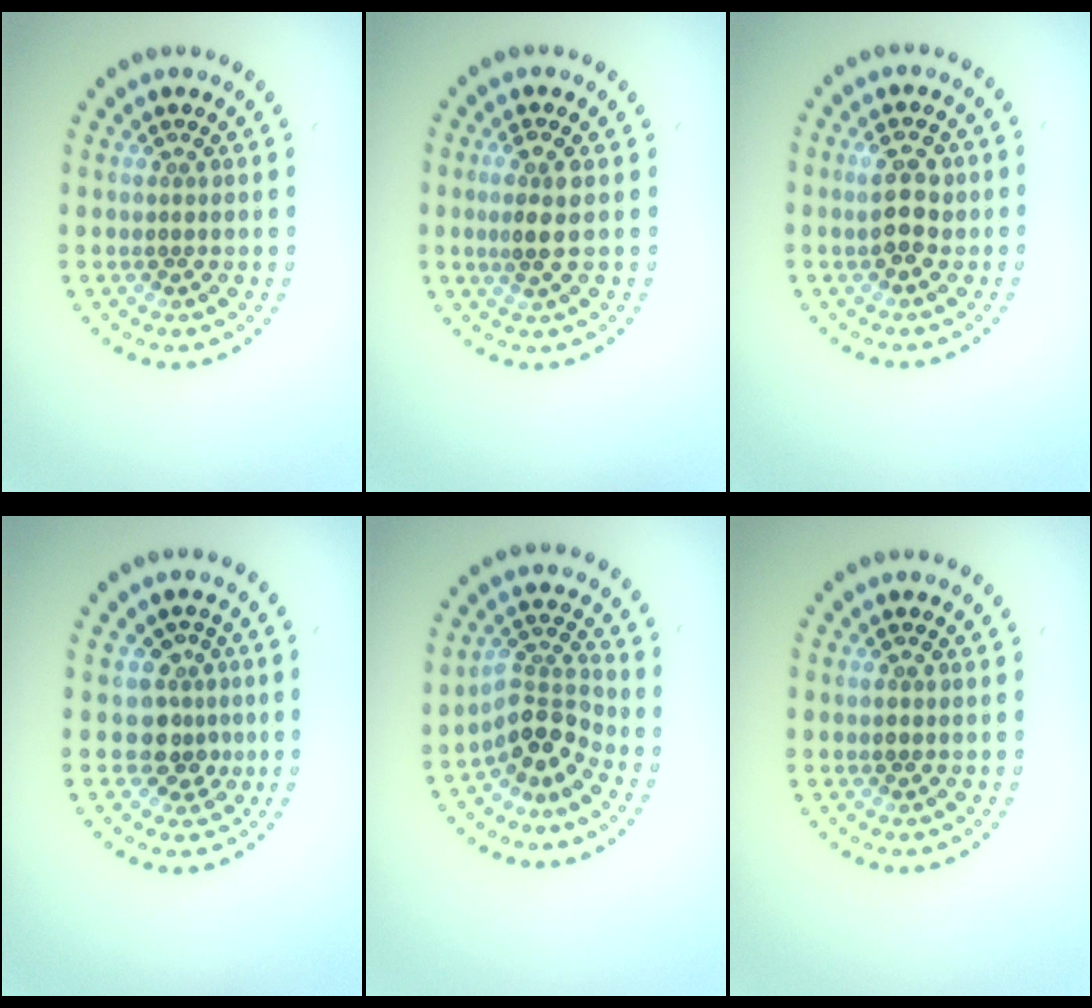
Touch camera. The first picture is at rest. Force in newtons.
{"total": 2.1, "press": 1.9, "slide": 0.9}
{"total": 2.9, "press": 2.9, "slide": 0.3}
{"total": 2.7, "press": 2.2, "slide": 1.6}
{"total": 3.6, "press": 2.6, "slide": 2.5}
{"total": 0.8, "press": 0.8, "slide": 0.2}